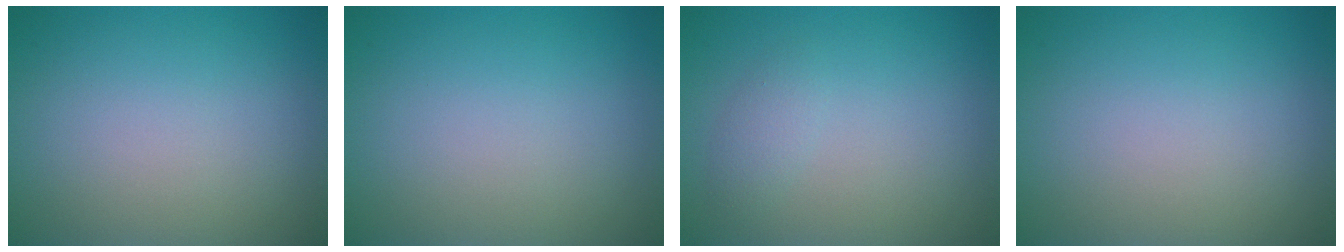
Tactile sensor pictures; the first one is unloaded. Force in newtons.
{"total": 0.0}
{"total": 2.3, "press": 2.3, "slide": 0.2}
{"total": 0.0}